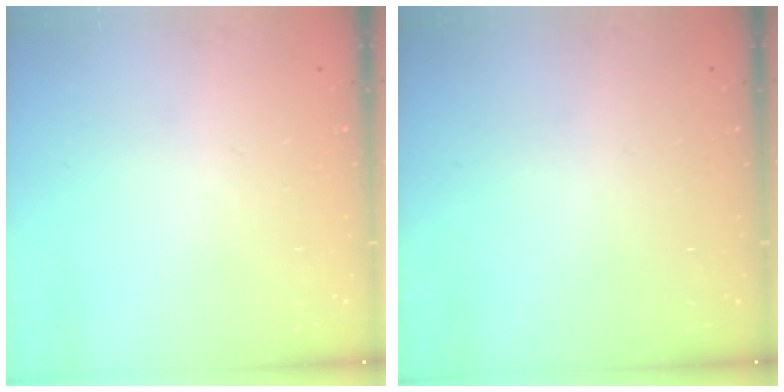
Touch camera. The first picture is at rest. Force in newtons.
{"total": 0.0}